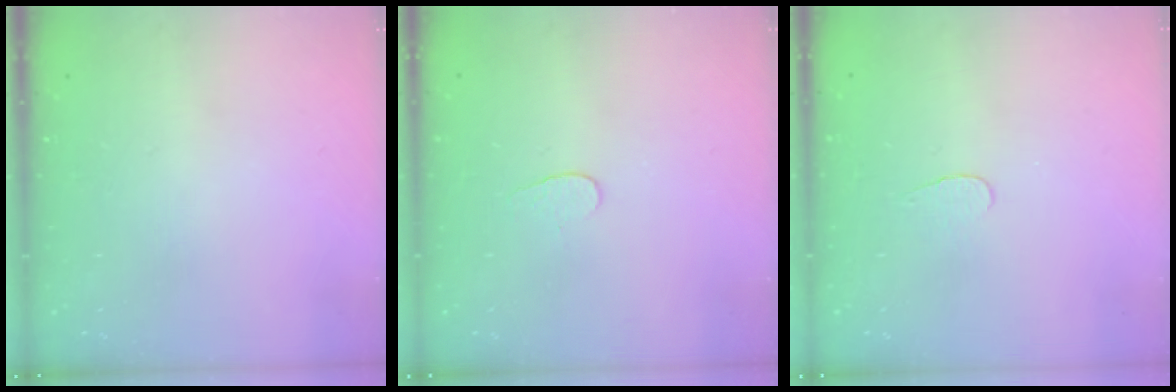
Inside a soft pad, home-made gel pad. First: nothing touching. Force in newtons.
{"total": 4.1, "press": 4.1, "slide": 0.3}
{"total": 3.4, "press": 3.4, "slide": 0.4}